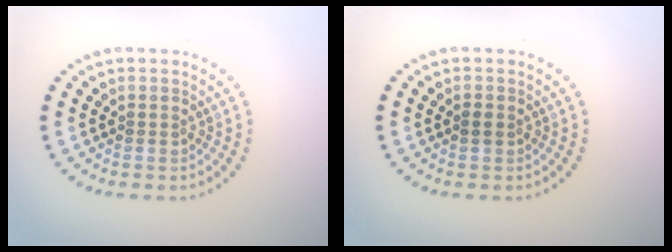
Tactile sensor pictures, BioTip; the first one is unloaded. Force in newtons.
{"total": 0.8, "press": 0.8, "slide": 0.1}